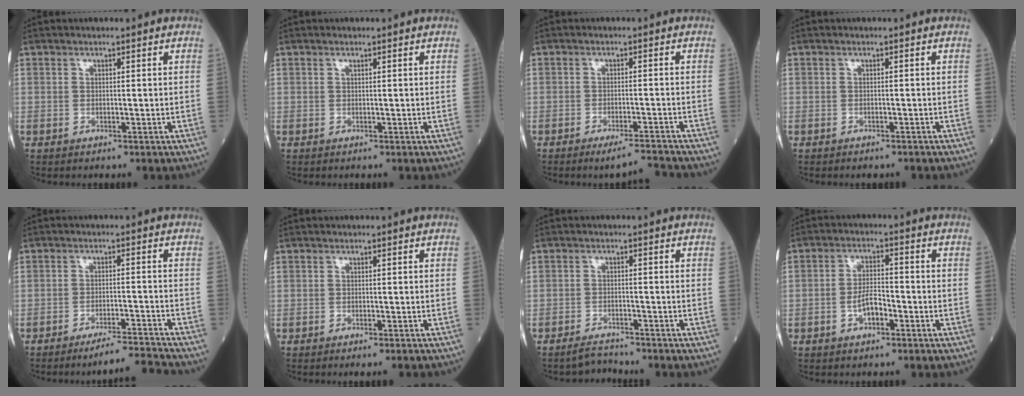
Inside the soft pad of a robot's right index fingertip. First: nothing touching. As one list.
[{"total": 0.0}, {"total": 4.3, "force": [-4.0, -0.8, 1.4], "torque": [-0.016, -0.011, -0.067]}, {"total": 1.6, "force": [-1.5, 0.4, 0.4], "torque": [-0.006, -0.003, -0.019]}, {"total": 6.0, "force": [-5.6, -1.9, 0.9], "torque": [-0.009, -0.006, -0.096]}, {"total": 2.4, "force": [-2.2, 0.0, 1.0], "torque": [-0.010, -0.004, -0.030]}, {"total": 2.3, "force": [-2.2, 0.0, -0.5], "torque": [0.010, -0.012, -0.037]}, {"total": 4.1, "force": [-1.7, 1.6, 3.3], "torque": [-0.064, 0.007, -0.033]}]